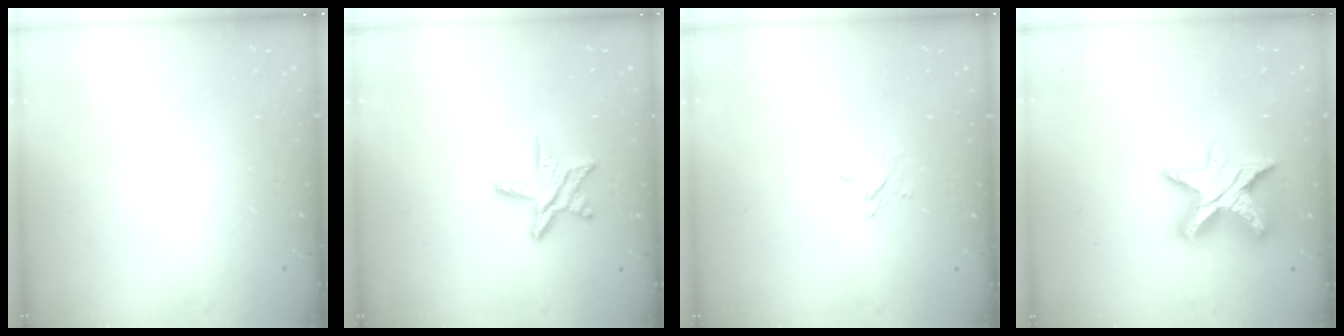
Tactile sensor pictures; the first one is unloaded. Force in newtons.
{"total": 11.5, "press": 11.5, "slide": 1.0}
{"total": 3.7, "press": 3.7, "slide": 0.3}
{"total": 14.1, "press": 14.1, "slide": 0.9}